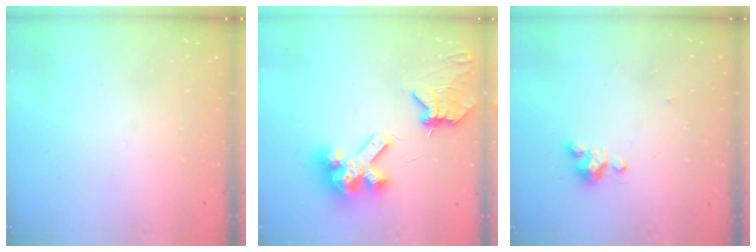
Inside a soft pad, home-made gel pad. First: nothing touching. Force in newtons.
{"total": 11.5, "press": 11.4, "slide": 1.5}
{"total": 2.9, "press": 2.9, "slide": 0.3}